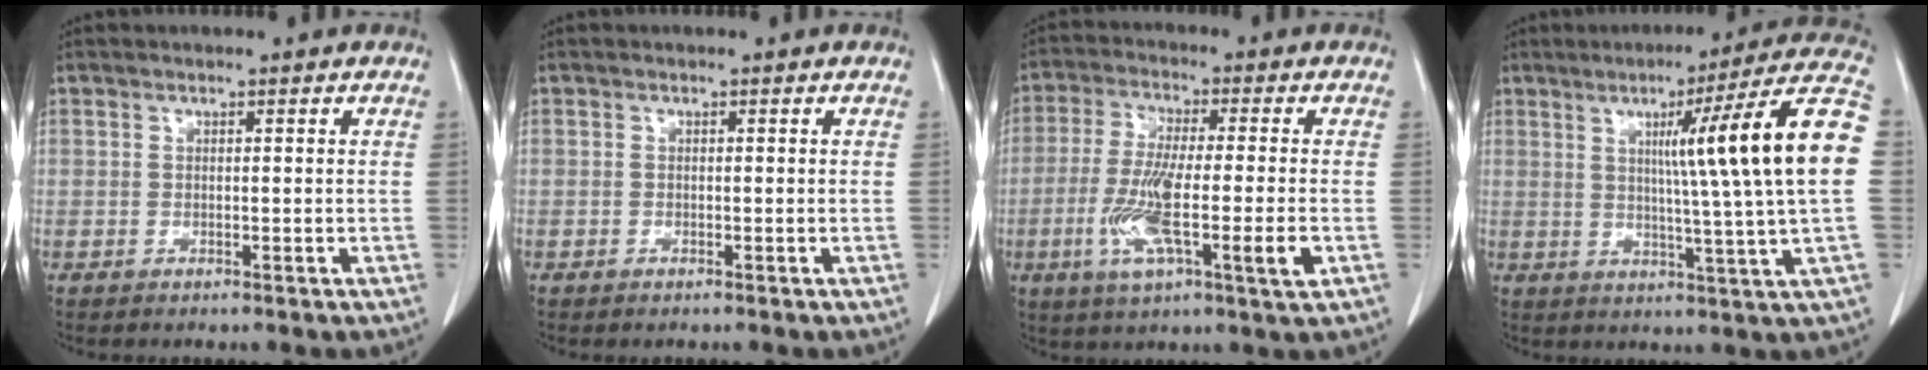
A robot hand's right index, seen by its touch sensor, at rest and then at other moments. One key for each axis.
{"total": 0.0}
{"total": 12.5, "fx": -3.3, "fy": 1.1, "fz": 12.0, "tx": -0.224, "ty": -0.018, "tz": -0.062}
{"total": 18.3, "fx": 2.6, "fy": -2.3, "fz": 18.0, "tx": -0.238, "ty": 0.007, "tz": 0.024}